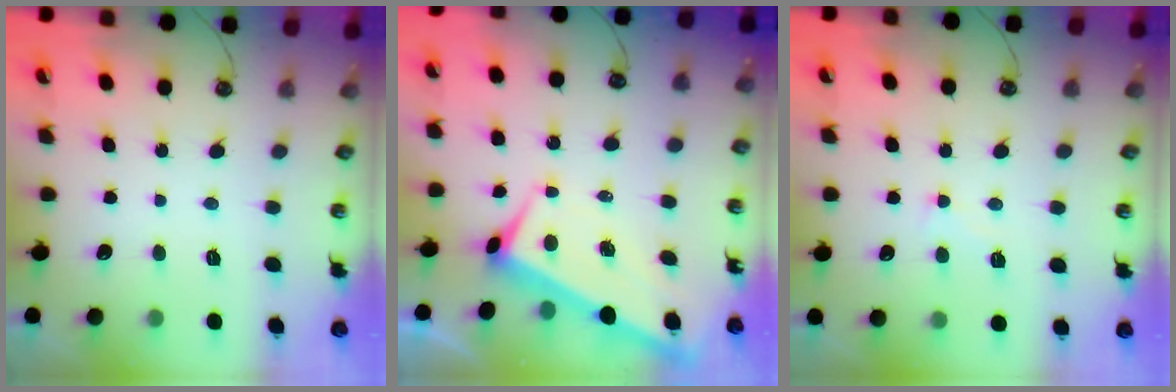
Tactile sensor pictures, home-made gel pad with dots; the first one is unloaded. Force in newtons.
{"total": 1.6, "press": 1.2, "slide": 1.0}
{"total": 0.9, "press": 0.7, "slide": 0.5}